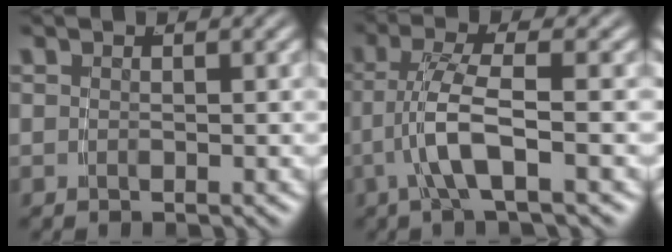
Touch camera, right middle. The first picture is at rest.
{"total": 4.1, "force": [-0.8, 0.5, 4.0], "torque": [-0.082, -0.003, -0.010]}